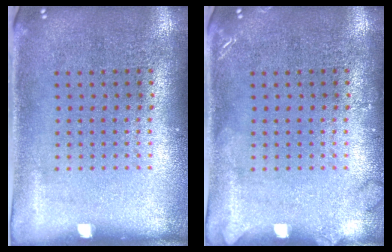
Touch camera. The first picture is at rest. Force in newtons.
{"total": 1.2, "press": 1.1, "slide": 0.2}